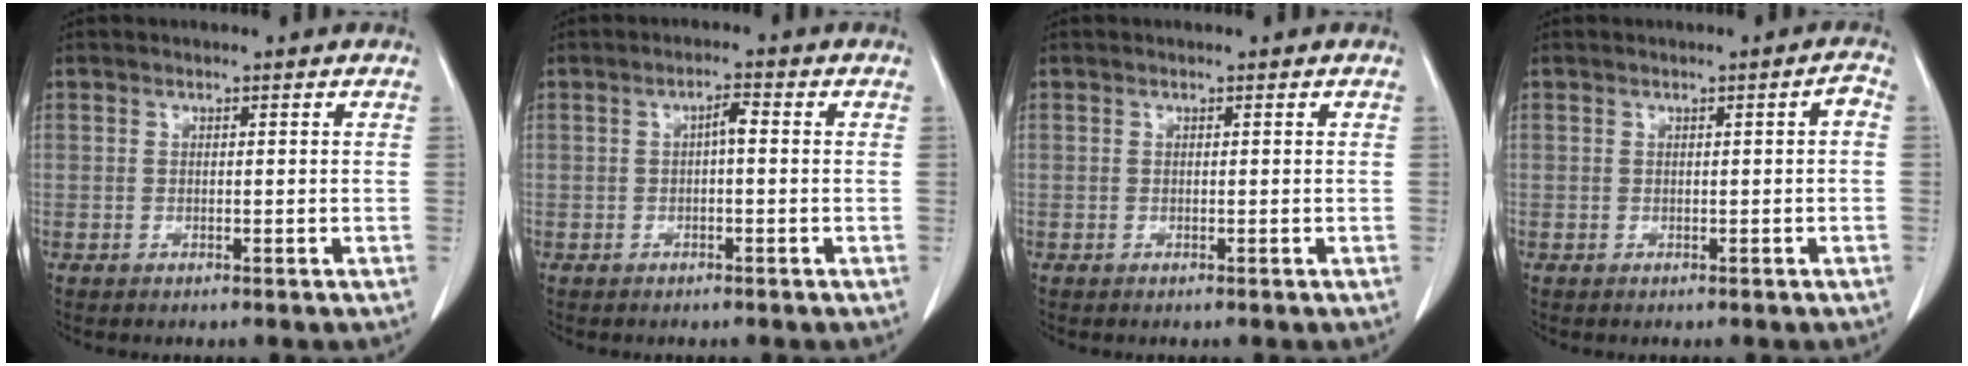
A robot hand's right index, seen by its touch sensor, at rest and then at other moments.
{"total": 2.0, "force": [0.0, 0.5, 2.0], "torque": [-0.032, 0.005, -0.001]}
{"total": 0.0}
{"total": 1.3, "force": [-0.1, 0.2, 1.3], "torque": [-0.015, 0.003, -0.001]}